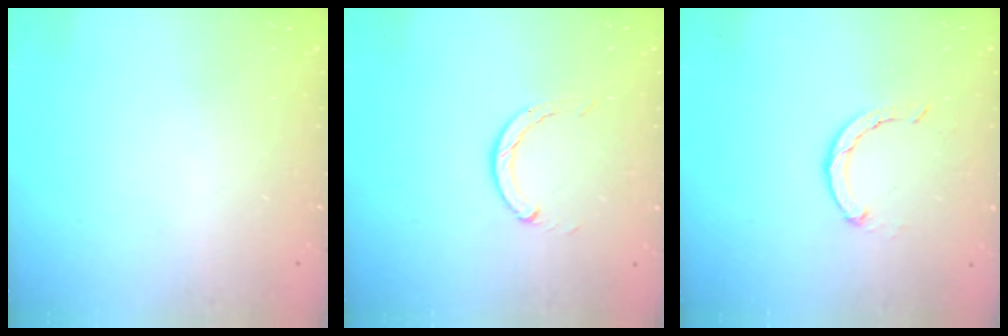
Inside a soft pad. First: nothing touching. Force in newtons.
{"total": 2.0, "press": 2.0, "slide": 0.3}
{"total": 2.1, "press": 2.0, "slide": 0.4}